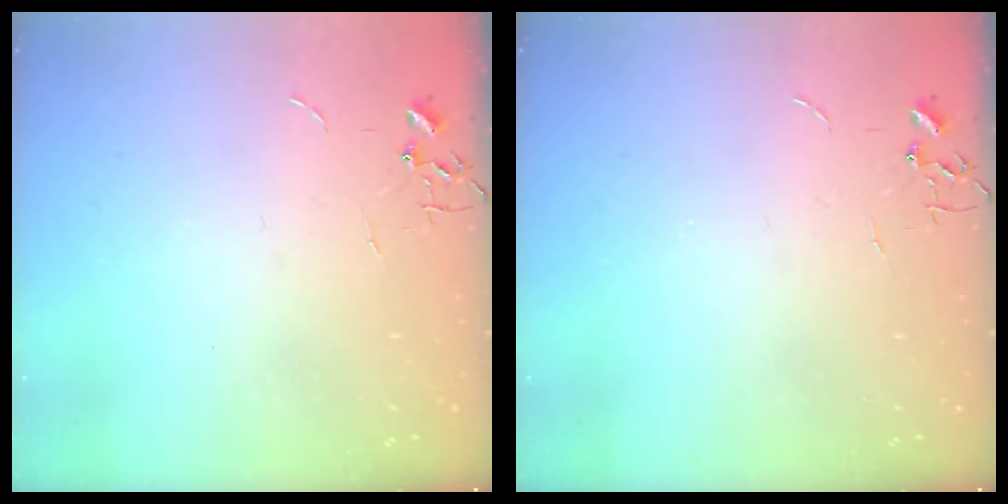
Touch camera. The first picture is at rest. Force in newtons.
{"total": 0.0}